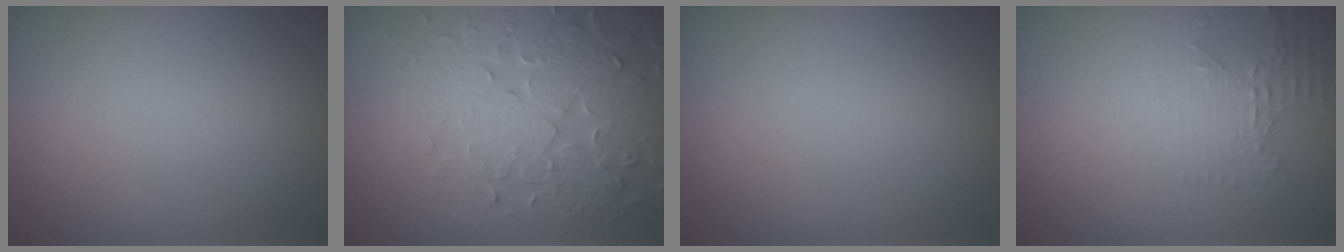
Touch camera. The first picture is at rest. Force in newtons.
{"total": 6.7, "press": 5.6, "slide": 3.7}
{"total": 0.0}
{"total": 2.1, "press": 1.5, "slide": 1.4}